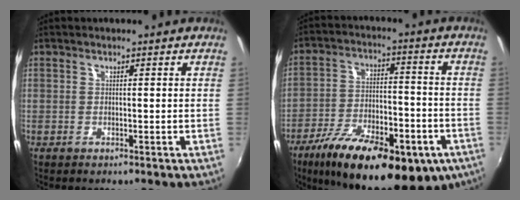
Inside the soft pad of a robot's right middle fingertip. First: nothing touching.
{"total": 26.0, "force": [-15.6, 10.2, 18.1], "torque": [-0.317, -0.037, -0.226]}